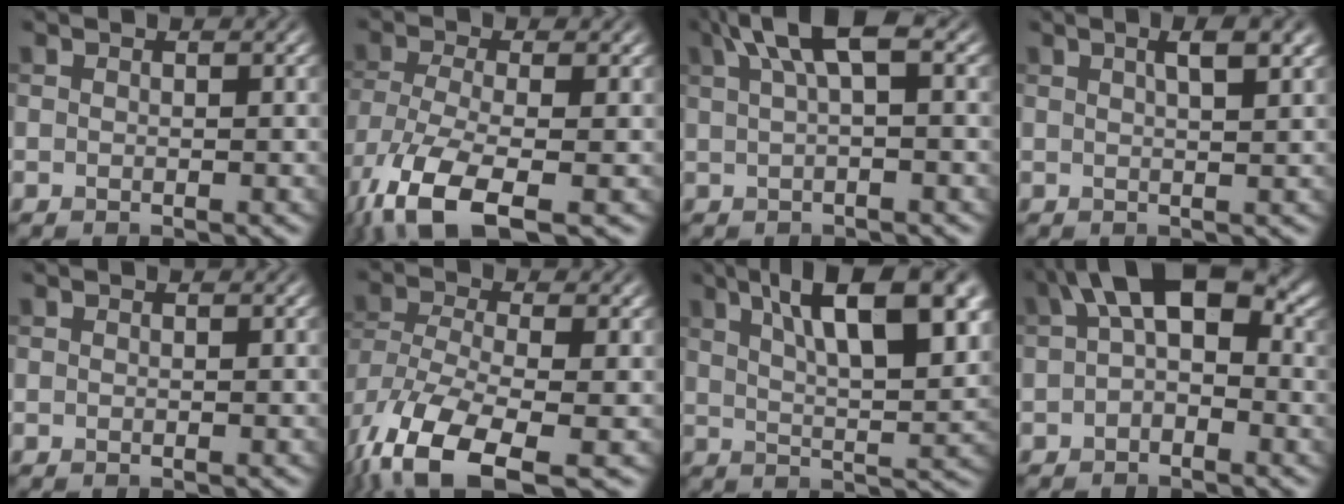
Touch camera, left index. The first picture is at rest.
{"total": 9.2, "force": [-5.4, 3.1, 6.7], "torque": [-0.147, -0.023, -0.105]}
{"total": 5.3, "force": [2.2, 1.5, 4.6], "torque": [-0.068, 0.017, 0.033]}
{"total": 3.7, "force": [1.7, 1.2, 3.1], "torque": [-0.023, 0.013, 0.010]}
{"total": 0.0}
{"total": 11.6, "force": [-7.0, 4.5, 8.1], "torque": [-0.186, -0.030, -0.114]}
{"total": 11.9, "force": [5.4, 3.8, 9.9], "torque": [-0.130, 0.013, 0.078]}
{"total": 7.1, "force": [1.4, 3.9, 5.8], "torque": [-0.081, 0.025, 0.008]}